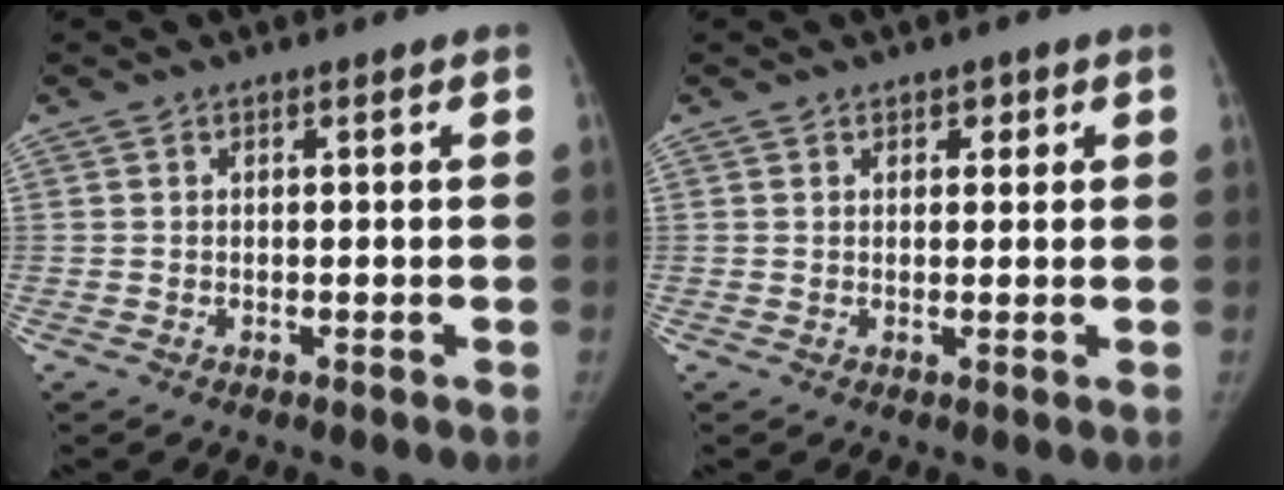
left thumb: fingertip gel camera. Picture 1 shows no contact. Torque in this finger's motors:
{"motor_torque": [-0.14, -0.12, -0.33, -0.14, -0.05]}